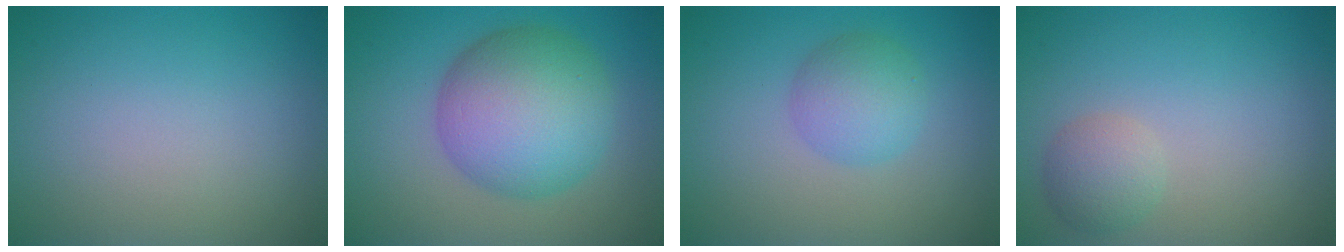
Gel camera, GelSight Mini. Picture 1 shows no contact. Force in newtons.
{"total": 9.6, "press": 9.6, "slide": 0.3}
{"total": 3.4, "press": 3.4, "slide": 0.1}
{"total": 2.3, "press": 2.3, "slide": 0.2}